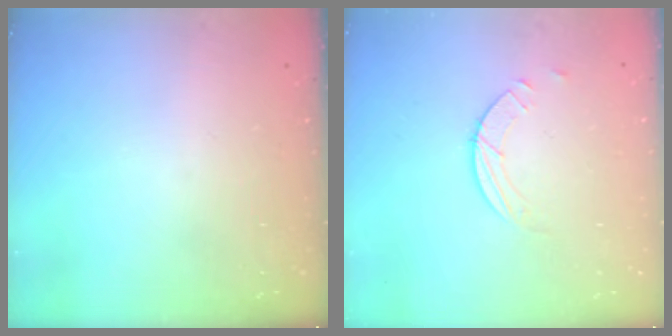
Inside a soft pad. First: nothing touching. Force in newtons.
{"total": 2.6, "press": 2.6, "slide": 0.3}